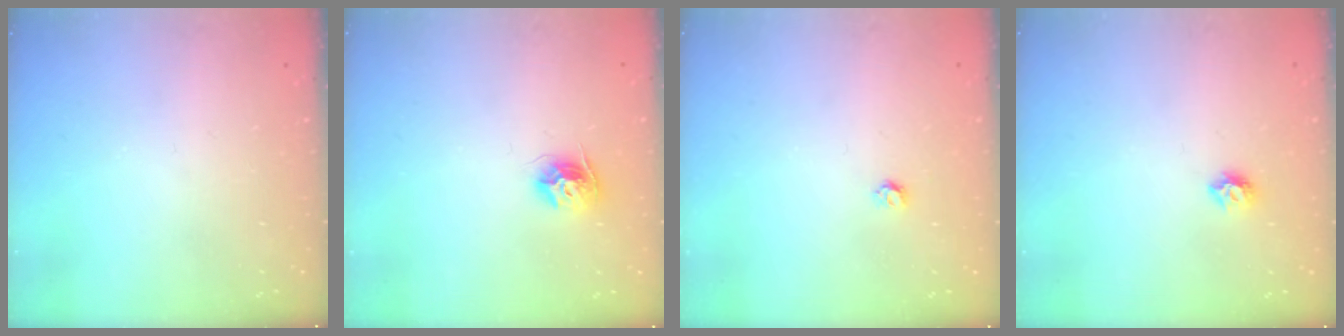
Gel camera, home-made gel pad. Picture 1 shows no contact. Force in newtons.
{"total": 9.3, "press": 9.3, "slide": 0.3}
{"total": 3.2, "press": 3.2, "slide": 0.3}
{"total": 6.0, "press": 5.9, "slide": 0.7}